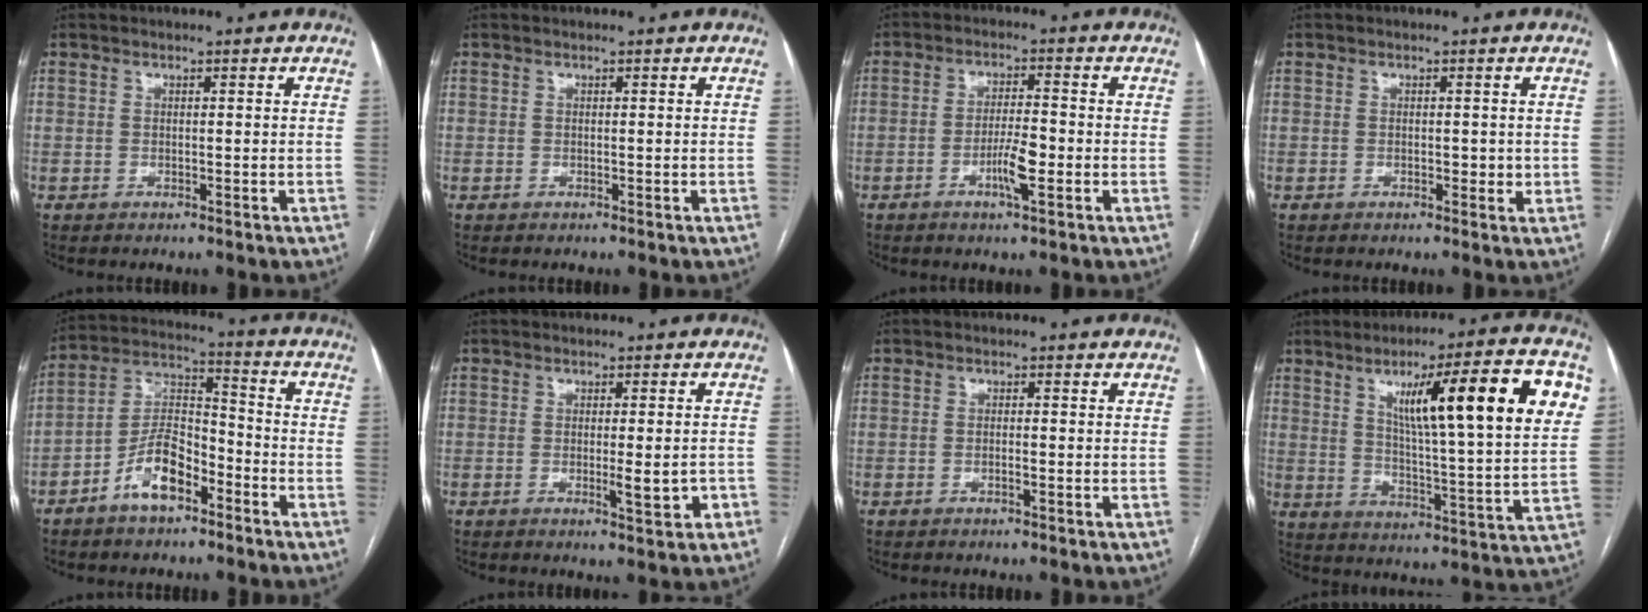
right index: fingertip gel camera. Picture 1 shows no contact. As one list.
[{"total": 0.0}, {"total": 5.1, "force": [-1.8, 0.6, 4.8], "torque": [-0.090, -0.003, -0.033]}, {"total": 1.8, "force": [-0.1, 1.1, 1.4], "torque": [-0.014, 0.002, -0.002]}, {"total": 9.8, "force": [-5.5, 4.4, 6.8], "torque": [-0.141, 0.022, -0.102]}, {"total": 4.0, "force": [-1.2, 0.7, 3.7], "torque": [-0.053, -0.004, -0.014]}, {"total": 0.8, "force": [-0.3, 0.0, 0.7], "torque": [-0.014, 0.001, -0.004]}, {"total": 21.3, "force": [8.3, 1.4, 19.6], "torque": [-0.276, 0.014, 0.117]}]